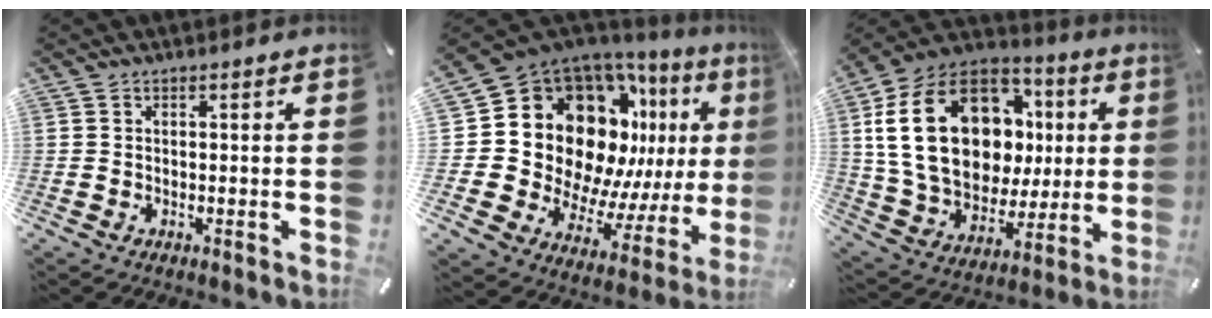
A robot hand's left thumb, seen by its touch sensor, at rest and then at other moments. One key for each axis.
{"total": 19.2, "fx": 6.4, "fy": 14.7, "fz": 10.5, "tx": -0.184, "ty": -0.100, "tz": 0.151}
{"total": 25.5, "fx": 5.4, "fy": 18.5, "fz": 16.7, "tx": -0.322, "ty": -0.011, "tz": 0.106}